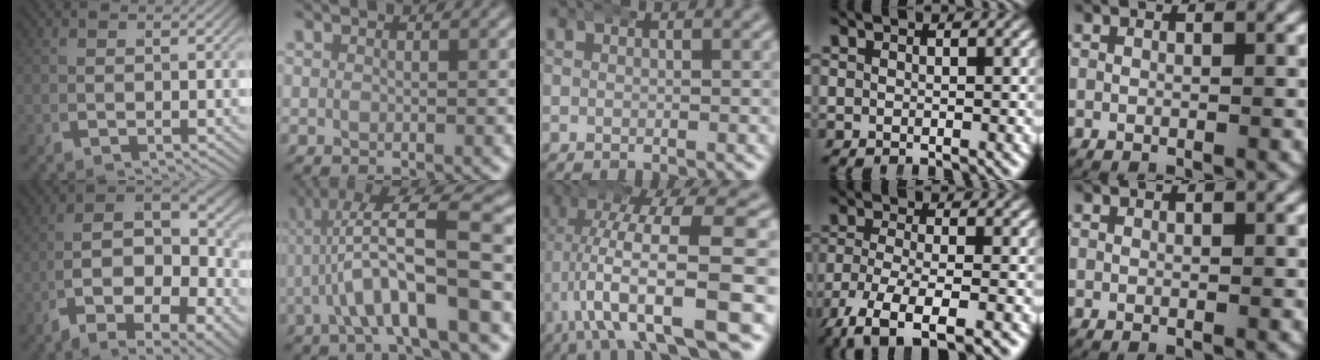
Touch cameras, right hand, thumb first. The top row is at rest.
{"thumb": {"total": 14.2, "force": [-2.5, 9.3, 10.5], "torque": [-0.188, -0.048, -0.030]}, "index": {"total": 10.8, "force": [0.7, 4.1, 10.0], "torque": [-0.156, 0.020, 0.007]}, "middle": {"total": 11.5, "force": [-3.2, 4.3, 10.1], "torque": [-0.184, -0.019, -0.041]}, "ring": {"total": 9.4, "force": [-6.8, 3.9, 5.2], "torque": [-0.114, -0.058, -0.078]}}